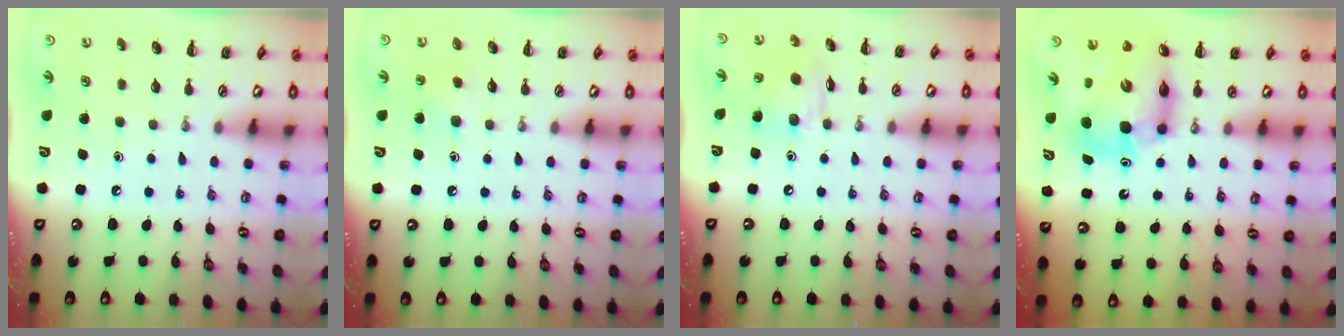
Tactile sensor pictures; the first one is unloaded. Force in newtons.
{"total": 5.5, "press": 5.2, "slide": 1.6}
{"total": 9.4, "press": 9.3, "slide": 1.3}
{"total": 12.6, "press": 12.0, "slide": 3.8}